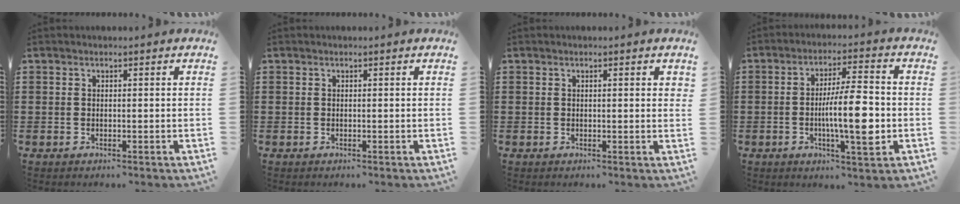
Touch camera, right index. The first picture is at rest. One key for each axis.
{"total": 0.0}
{"total": 0.6, "fx": 0.2, "fy": 0.0, "fz": 0.6, "tx": -0.012, "ty": 0.000, "tz": 0.004}
{"total": 10.2, "fx": -1.6, "fy": 2.1, "fz": 9.9, "tx": -0.176, "ty": -0.009, "tz": -0.032}